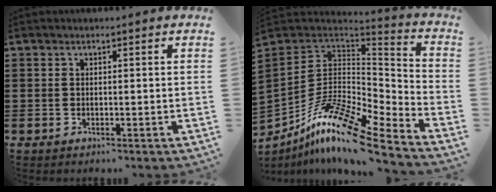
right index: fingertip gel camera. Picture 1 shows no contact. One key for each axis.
{"total": 14.3, "fx": -9.5, "fy": 4.0, "fz": 9.9, "tx": -0.197, "ty": 0.018, "tz": -0.182}